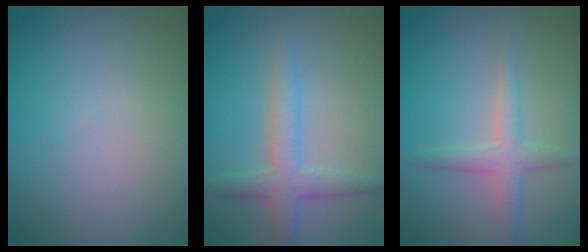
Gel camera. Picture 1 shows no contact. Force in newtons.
{"total": 3.2, "press": 3.2, "slide": 0.1}
{"total": 2.5, "press": 2.5, "slide": 0.1}